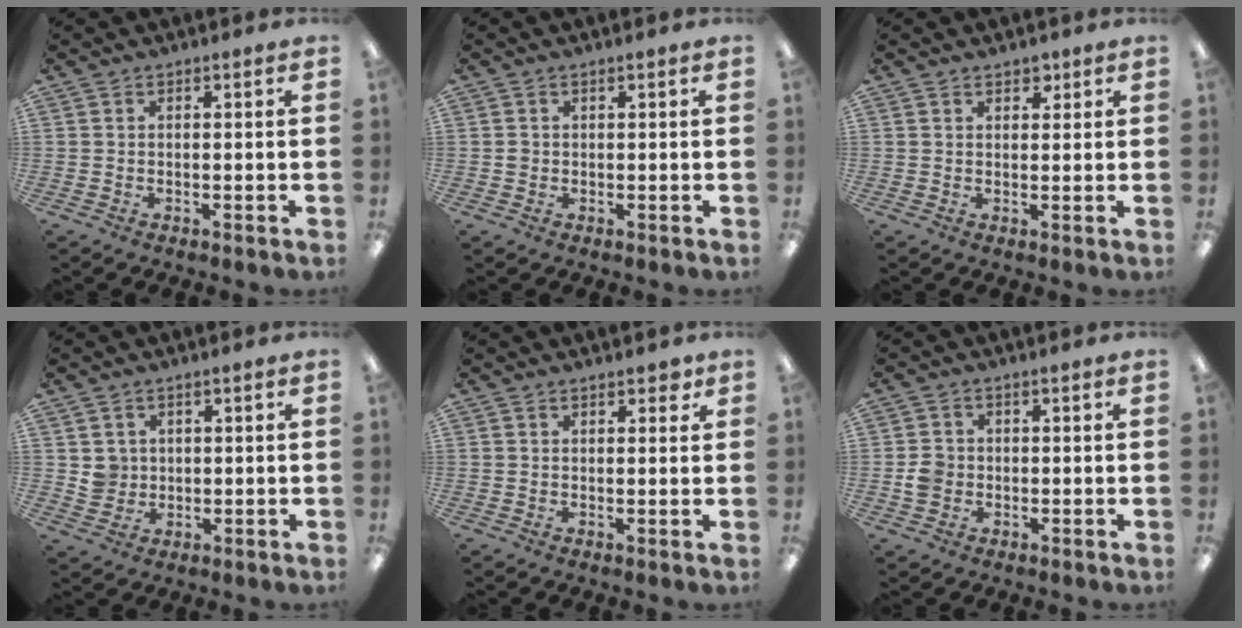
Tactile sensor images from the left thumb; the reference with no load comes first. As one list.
[{"total": 0.8, "force": [0.0, 0.8, 0.2], "torque": [-0.004, 0.005, -0.001]}, {"total": 2.2, "force": [1.7, 1.2, 0.8], "torque": [-0.001, -0.007, 0.028]}, {"total": 3.9, "force": [1.3, 3.7, 0.3], "torque": [-0.003, 0.000, 0.023]}, {"total": 2.3, "force": [1.7, 1.0, 1.2], "torque": [-0.010, -0.004, 0.027]}, {"total": 3.5, "force": [-0.4, 3.2, 1.3], "torque": [-0.015, 0.003, -0.009]}]